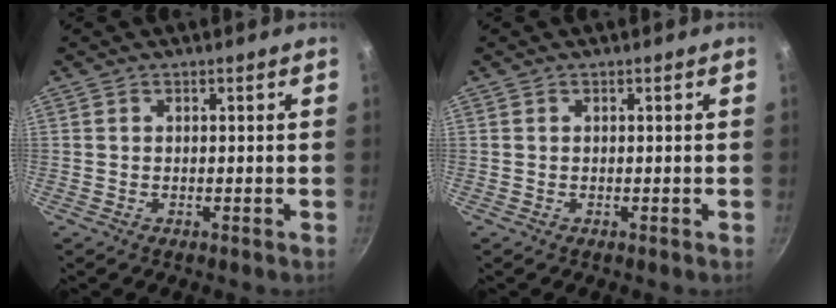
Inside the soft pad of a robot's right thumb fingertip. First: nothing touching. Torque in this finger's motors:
{"motor_torque": [-0.05, 0.04, 0.00, 0.00, 0.00]}